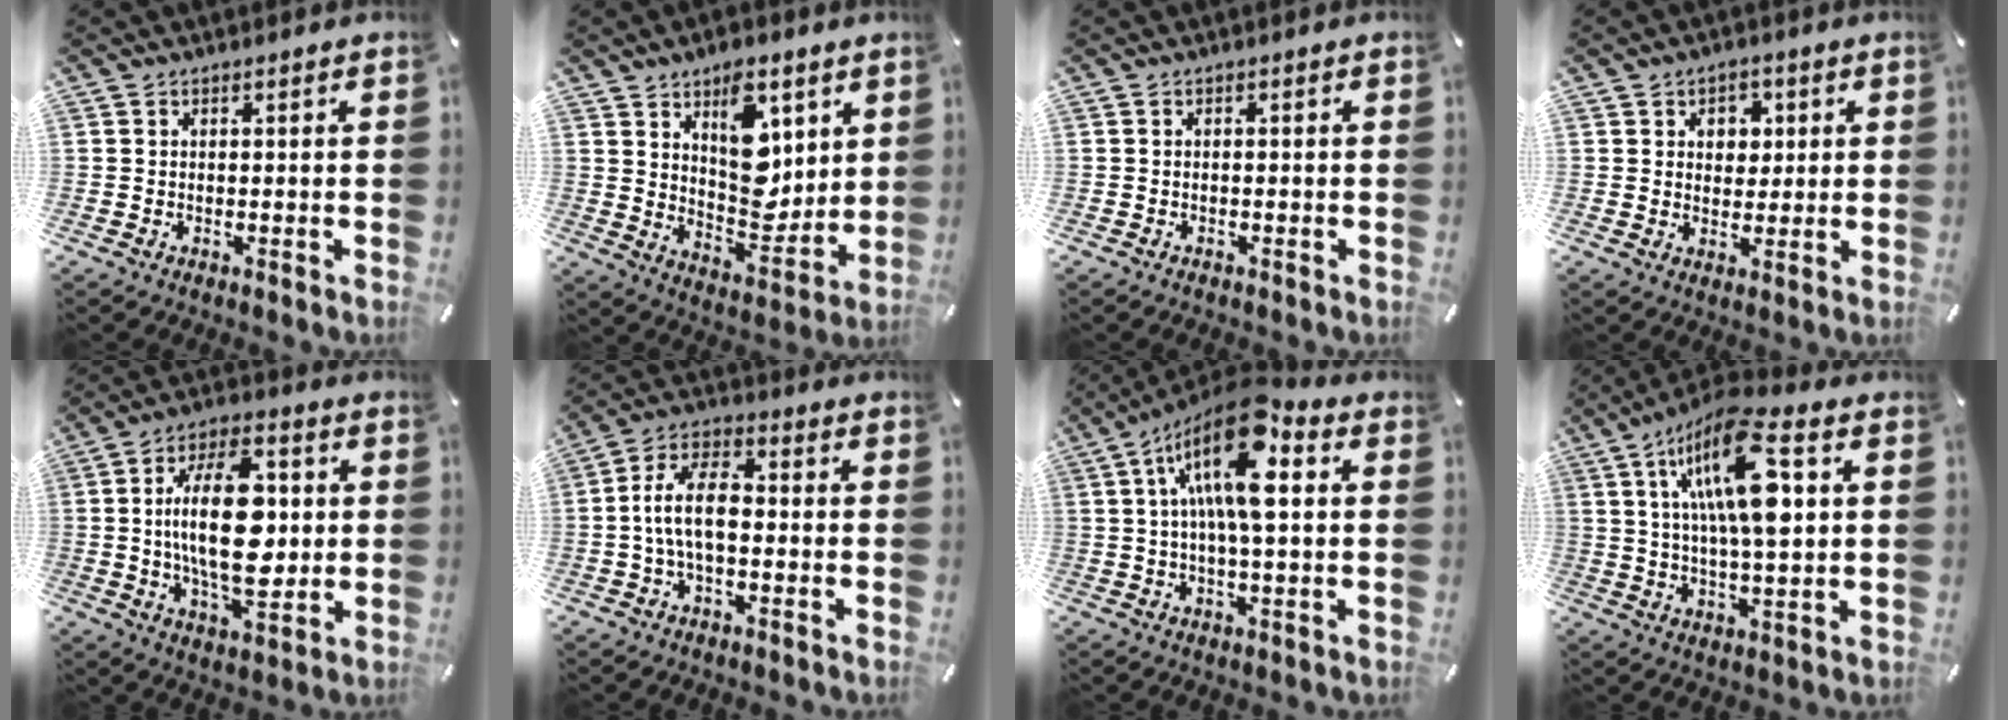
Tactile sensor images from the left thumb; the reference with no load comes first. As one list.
[{"total": 13.4, "force": [5.7, 8.7, 8.4], "torque": [-0.089, -0.044, 0.101]}, {"total": 0.7, "force": [-0.5, 0.4, 0.3], "torque": [-0.007, 0.000, -0.011]}, {"total": 4.5, "force": [1.1, 3.9, 1.9], "torque": [-0.016, -0.002, 0.010]}, {"total": 19.8, "force": [1.0, 10.2, 17.0], "torque": [-0.315, -0.004, 0.009]}, {"total": 10.4, "force": [-1.6, 5.5, 8.7], "torque": [-0.172, 0.016, -0.027]}, {"total": 16.5, "force": [4.4, 5.8, 14.7], "torque": [-0.274, -0.013, 0.066]}, {"total": 19.1, "force": [6.3, 6.5, 16.8], "torque": [-0.310, -0.011, 0.094]}]